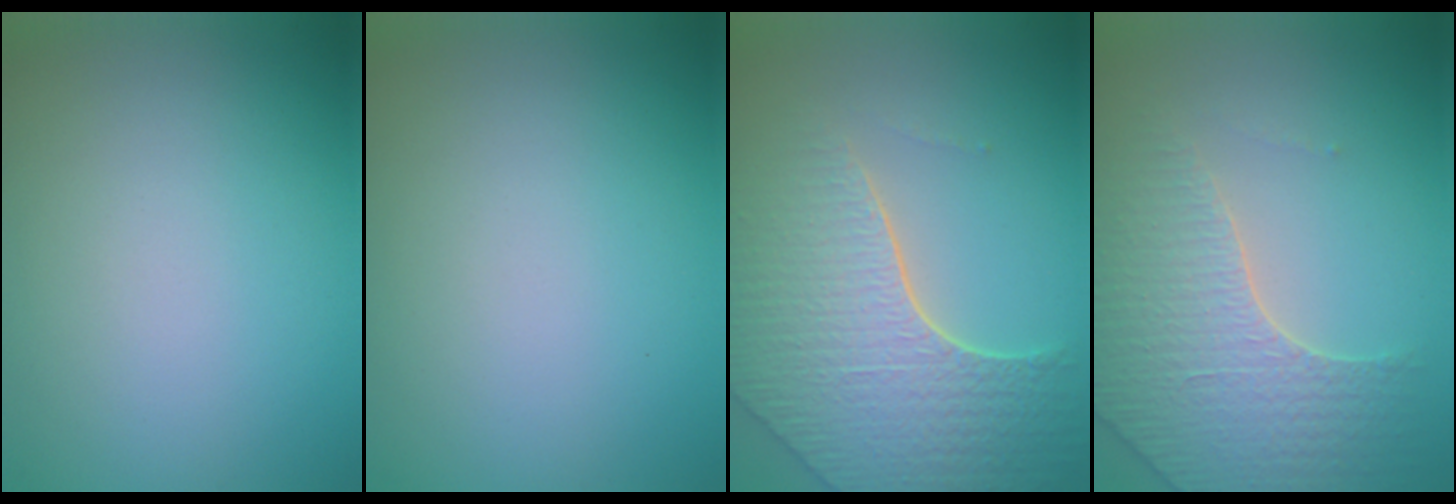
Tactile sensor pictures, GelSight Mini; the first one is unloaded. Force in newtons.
{"total": 0.0}
{"total": 8.0, "press": 5.7, "slide": 5.7}
{"total": 4.1, "press": 4.0, "slide": 0.8}